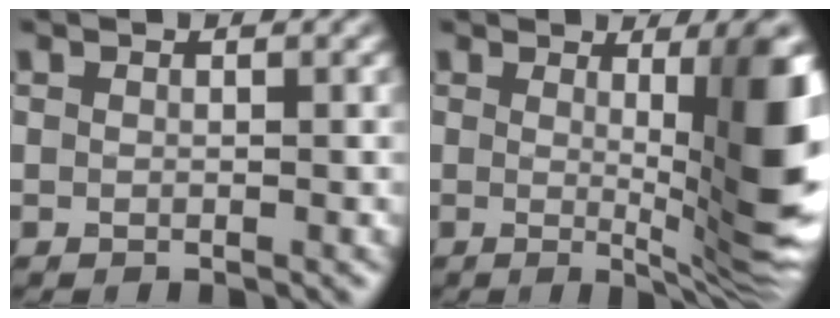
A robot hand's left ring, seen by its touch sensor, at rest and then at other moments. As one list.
[{"total": 10.1, "force": [0.5, 2.1, 9.8], "torque": [-0.115, -0.012, 0.012]}]